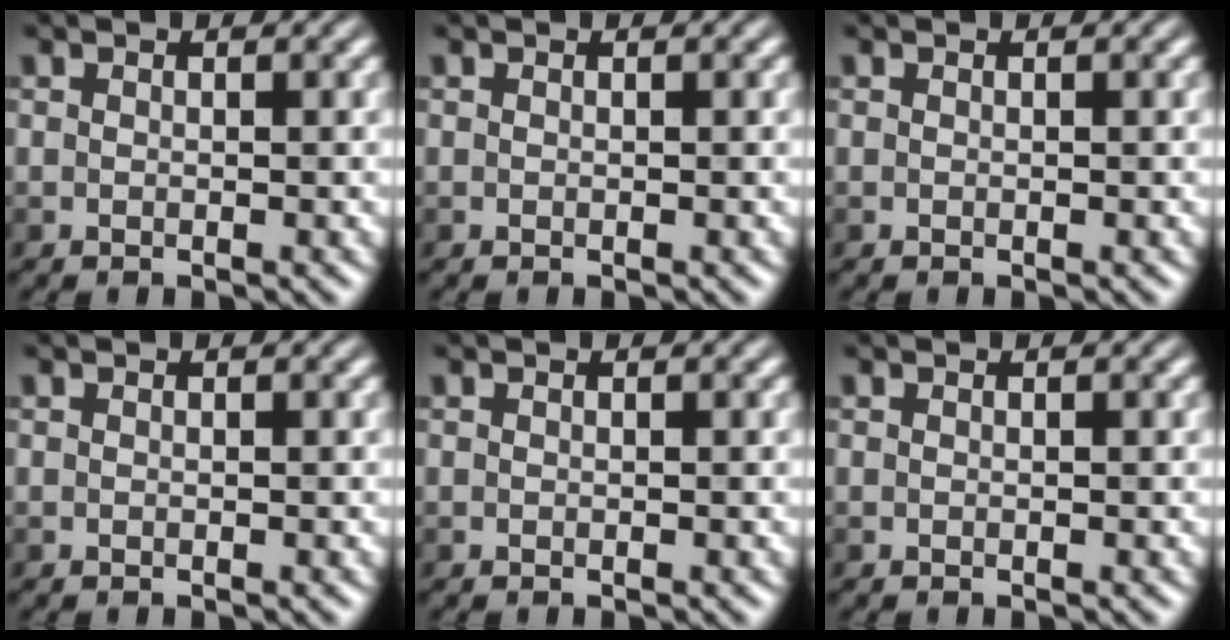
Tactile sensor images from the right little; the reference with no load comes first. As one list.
[{"total": 0.0}, {"total": 0.0}, {"total": 0.0}, {"total": 0.0}, {"total": 0.0}]